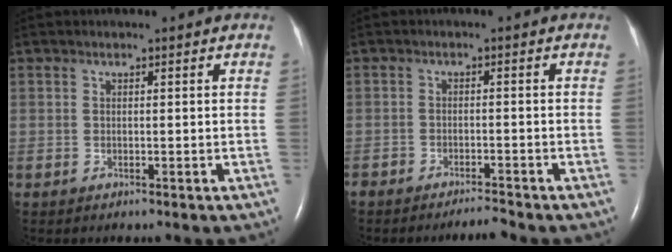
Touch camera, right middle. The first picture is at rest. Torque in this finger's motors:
{"motor_torque": [-0.09, 0.01, -0.02, 0.00]}